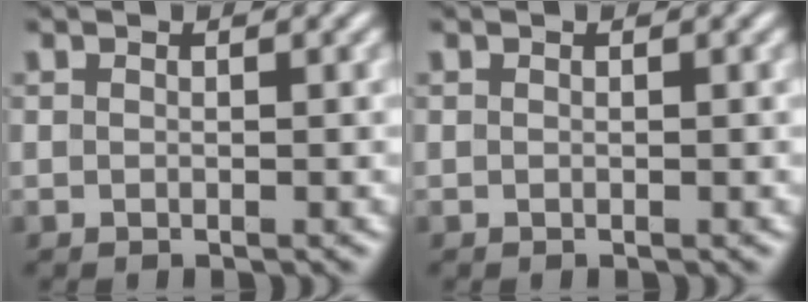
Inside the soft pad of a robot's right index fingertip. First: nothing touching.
{"total": 0.0}